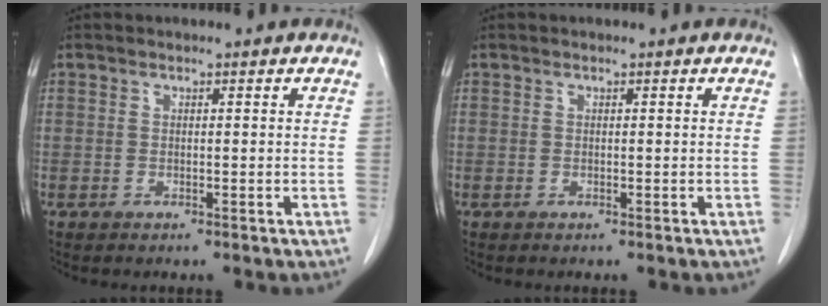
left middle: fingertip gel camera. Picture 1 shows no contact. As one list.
[{"total": 0.0}]